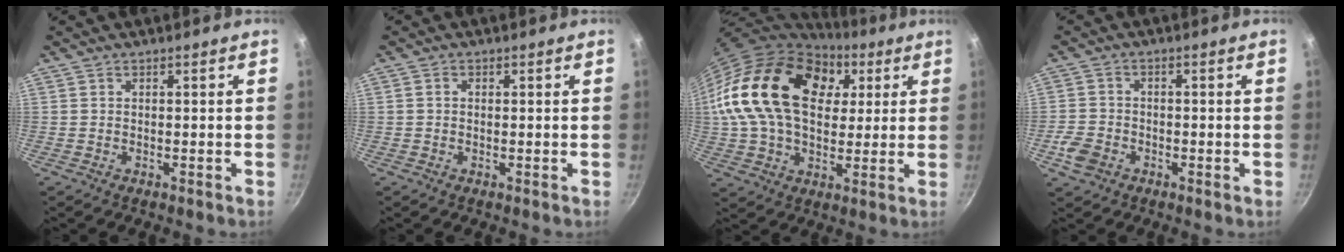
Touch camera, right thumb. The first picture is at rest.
{"total": 1.0, "force": [0.0, 0.8, 0.5], "torque": [-0.009, 0.006, 0.000]}
{"total": 27.5, "force": [7.0, 18.1, 19.5], "torque": [-0.343, 0.015, 0.116]}
{"total": 5.1, "force": [-2.2, 3.7, 2.6], "torque": [-0.052, 0.018, -0.046]}